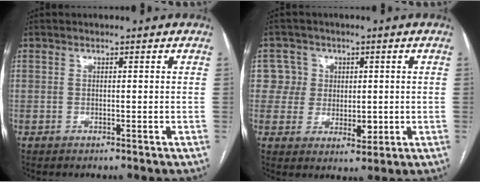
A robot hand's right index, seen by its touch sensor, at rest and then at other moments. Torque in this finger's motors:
{"motor_torque": [0.09, 0.04, 0.07, 0.08]}